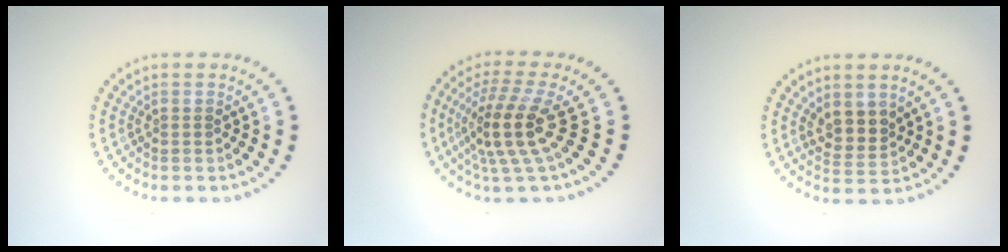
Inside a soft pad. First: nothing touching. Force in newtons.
{"total": 4.6, "press": 3.6, "slide": 2.8}
{"total": 2.5, "press": 2.2, "slide": 1.1}